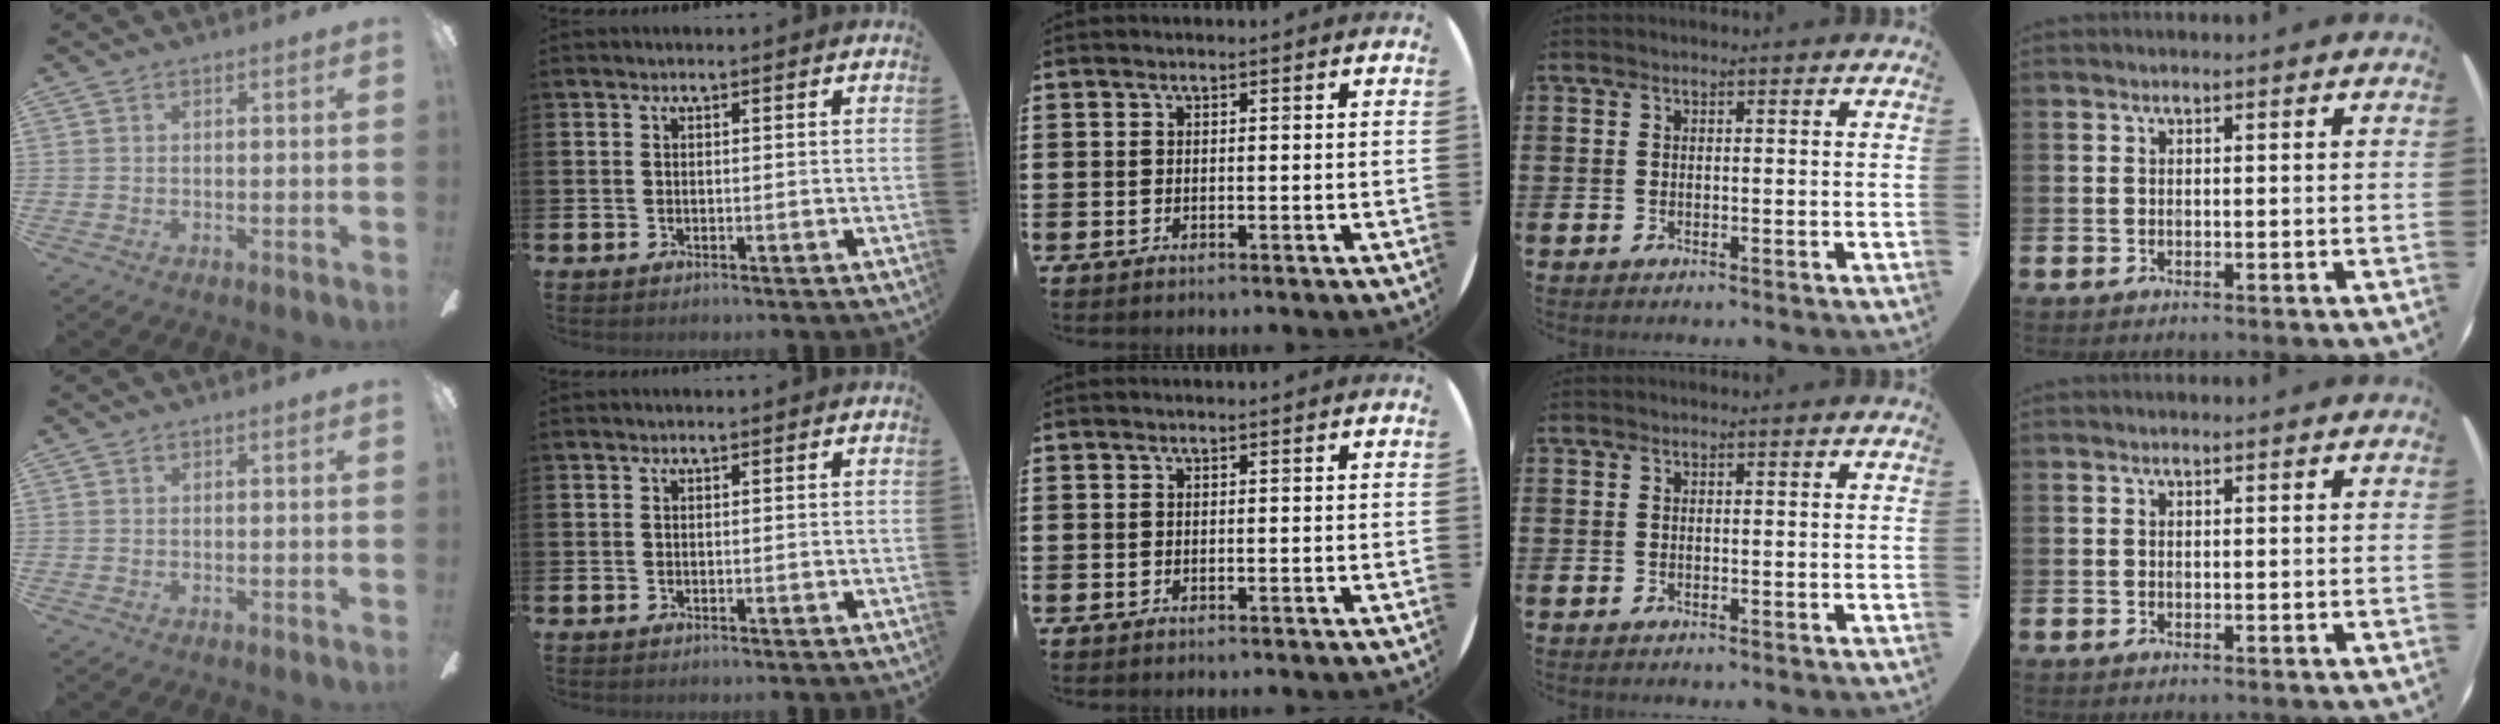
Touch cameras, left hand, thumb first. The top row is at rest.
{}